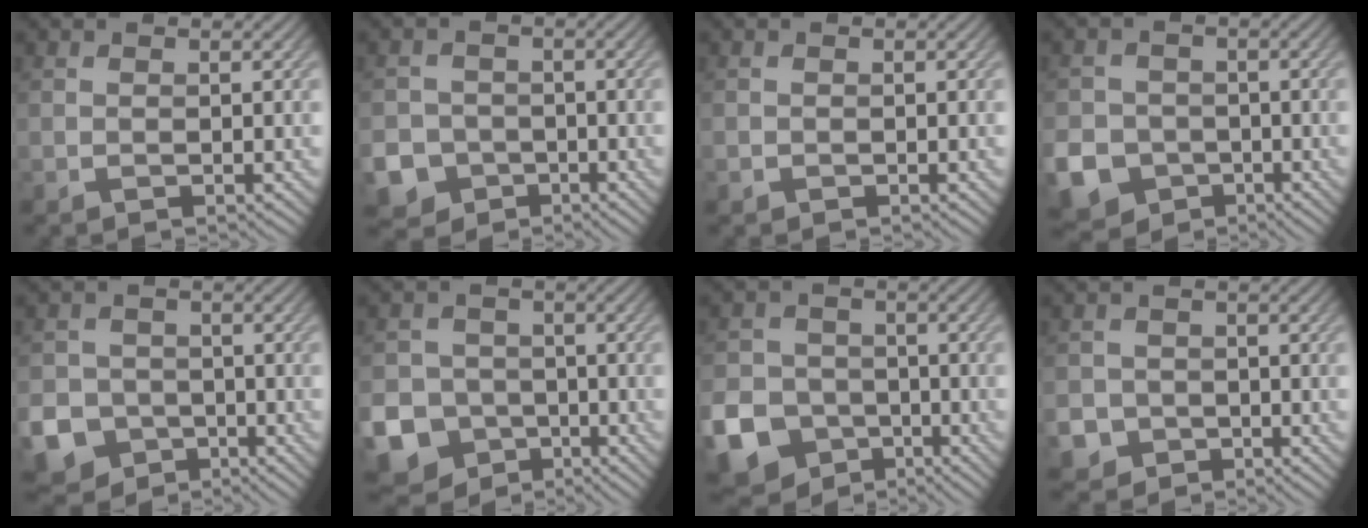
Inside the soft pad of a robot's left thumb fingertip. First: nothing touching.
{"total": 9.1, "force": [-4.4, 7.7, 2.0], "torque": [-0.062, -0.042, -0.094]}
{"total": 0.7, "force": [-0.3, 0.6, 0.1], "torque": [-0.001, -0.006, -0.007]}
{"total": 9.7, "force": [-4.1, 8.2, 3.1], "torque": [-0.095, -0.047, -0.093]}
{"total": 11.3, "force": [-5.3, 9.6, 3.0], "torque": [-0.097, -0.054, -0.104]}
{"total": 14.2, "force": [-6.4, 12.2, 3.8], "torque": [-0.135, -0.060, -0.116]}
{"total": 13.0, "force": [-6.2, 10.6, 4.4], "torque": [-0.131, -0.058, -0.122]}
{"total": 5.1, "force": [-2.5, 4.3, 1.0], "torque": [-0.022, -0.016, -0.055]}